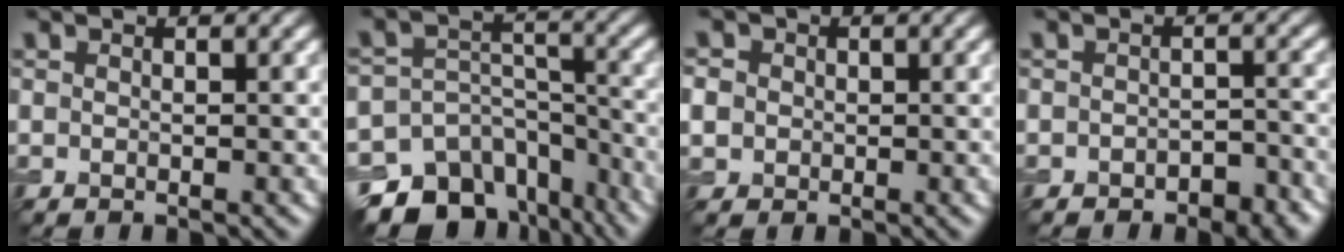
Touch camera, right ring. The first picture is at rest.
{"total": 13.3, "force": [-9.9, 8.0, 4.1], "torque": [-0.068, -0.007, -0.133]}
{"total": 2.7, "force": [0.3, 2.5, 0.9], "torque": [-0.016, 0.014, -0.002]}
{"total": 2.6, "force": [-1.5, 1.5, 1.5], "torque": [-0.019, 0.002, -0.019]}